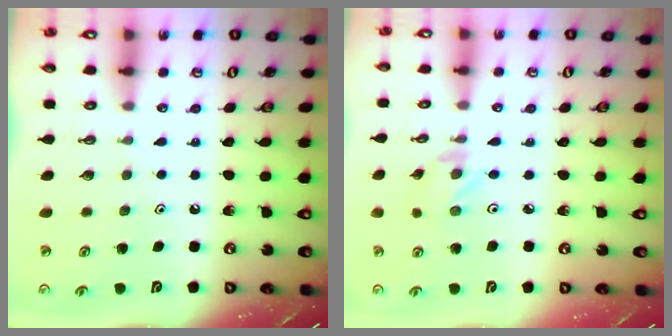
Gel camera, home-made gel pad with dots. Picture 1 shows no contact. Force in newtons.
{"total": 1.6, "press": 1.5, "slide": 0.3}